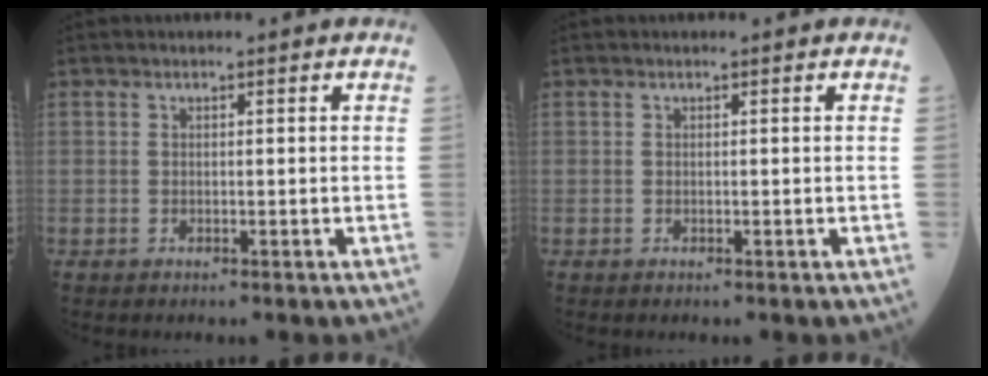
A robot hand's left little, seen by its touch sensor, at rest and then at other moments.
{"total": 0.0}